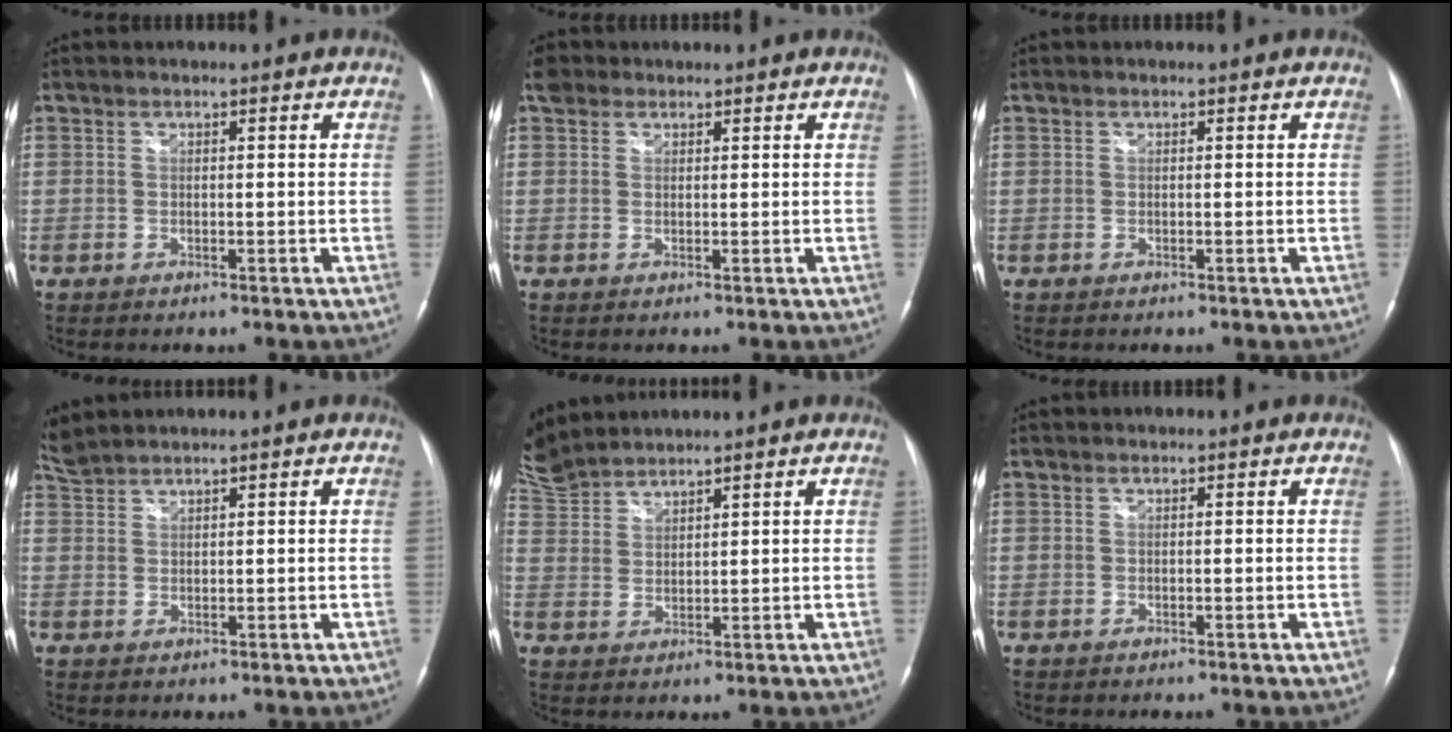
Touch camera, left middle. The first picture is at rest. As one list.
[{"total": 2.6, "force": [1.7, 1.9, 0.6], "torque": [-0.015, 0.021, 0.029]}, {"total": 0.0}, {"total": 3.2, "force": [3.2, 0.1, 0.1], "torque": [-0.019, 0.017, 0.072]}, {"total": 9.3, "force": [8.8, 2.3, 2.1], "torque": [-0.072, 0.017, 0.188]}, {"total": 0.0}]